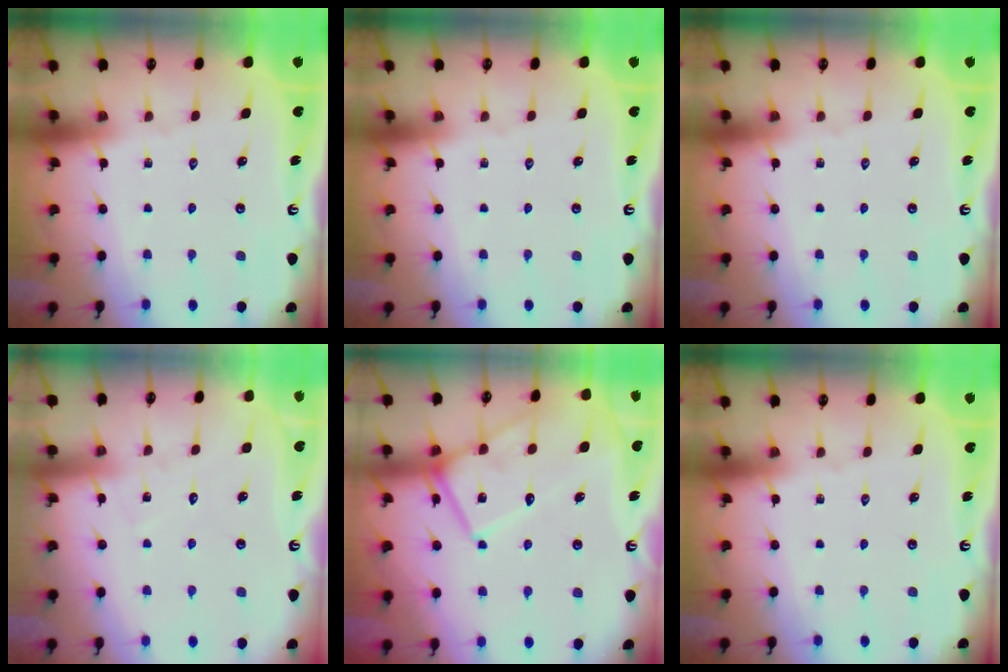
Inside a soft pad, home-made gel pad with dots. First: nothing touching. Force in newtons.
{"total": 0.0}
{"total": 0.0}
{"total": 6.7, "press": 6.7, "slide": 0.5}
{"total": 13.7, "press": 13.7, "slide": 1.2}
{"total": 0.0}